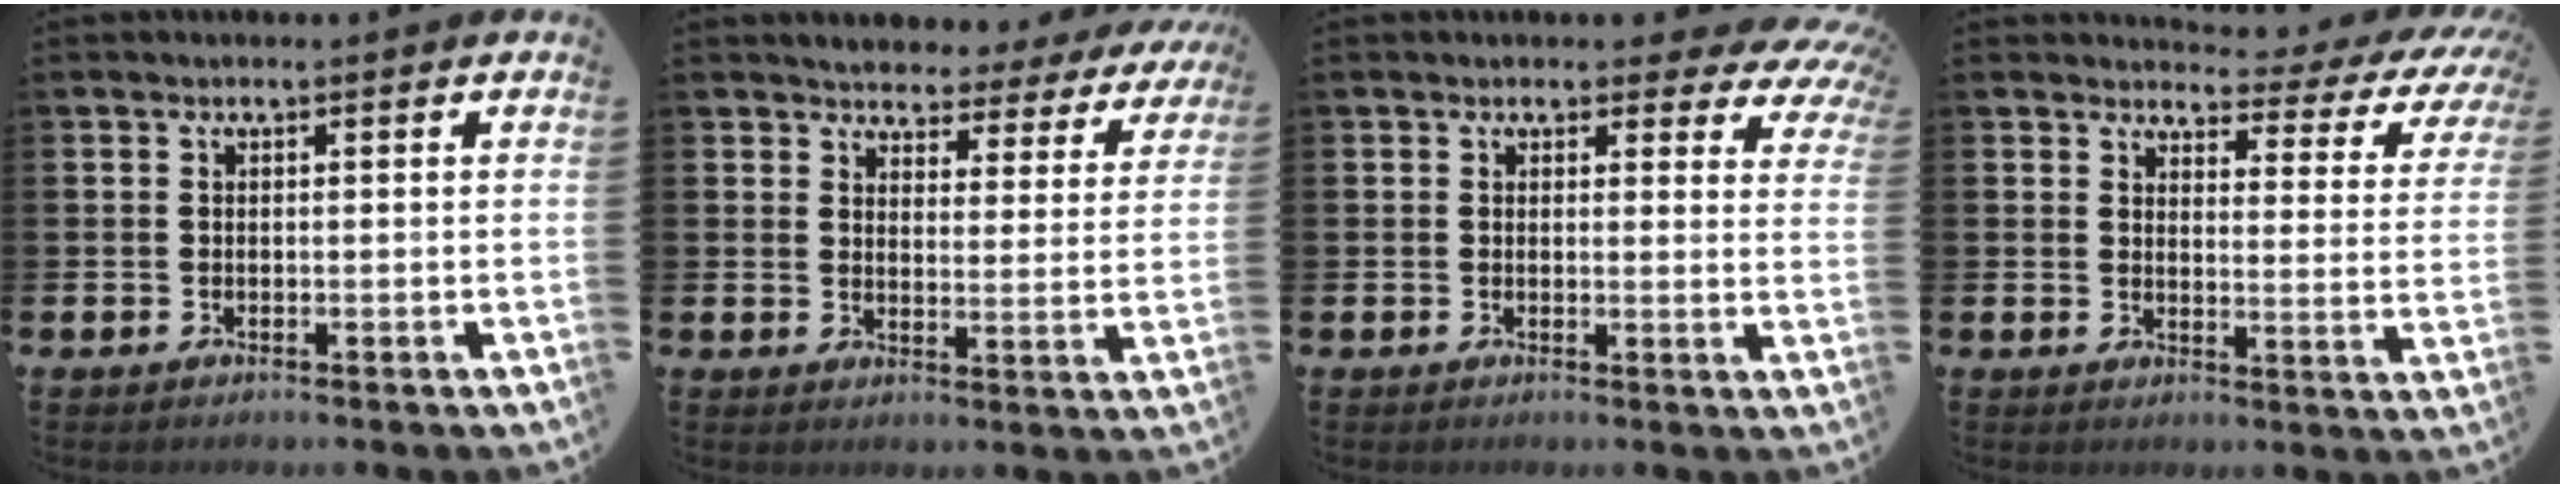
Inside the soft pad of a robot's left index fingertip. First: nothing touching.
{"total": 3.1, "force": [3.1, 0.8, 0.1], "torque": [-0.019, -0.031, 0.046]}
{"total": 2.5, "force": [1.9, 1.3, 0.8], "torque": [-0.007, -0.014, 0.028]}
{"total": 3.0, "force": [2.4, 1.3, 1.2], "torque": [-0.028, -0.031, 0.031]}